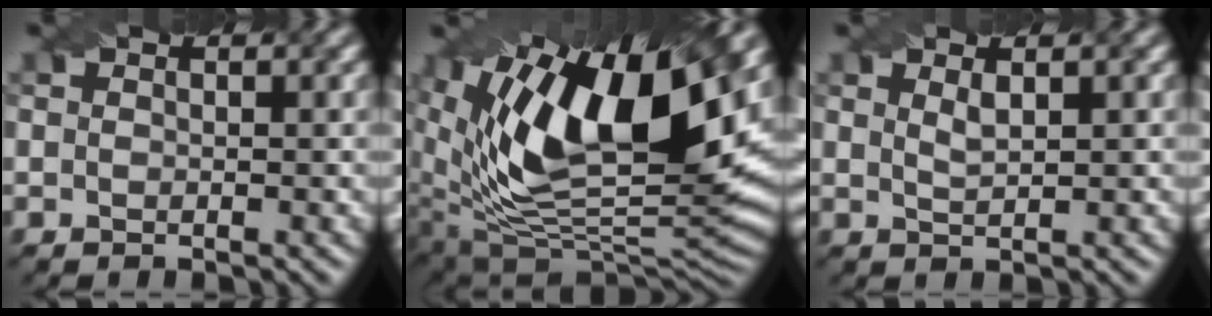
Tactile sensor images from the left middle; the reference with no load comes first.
{"total": 16.5, "force": [6.6, 7.8, 13.0], "torque": [-0.240, 0.011, 0.115]}
{"total": 1.2, "force": [0.6, 0.3, 1.0], "torque": [-0.017, -0.001, 0.012]}